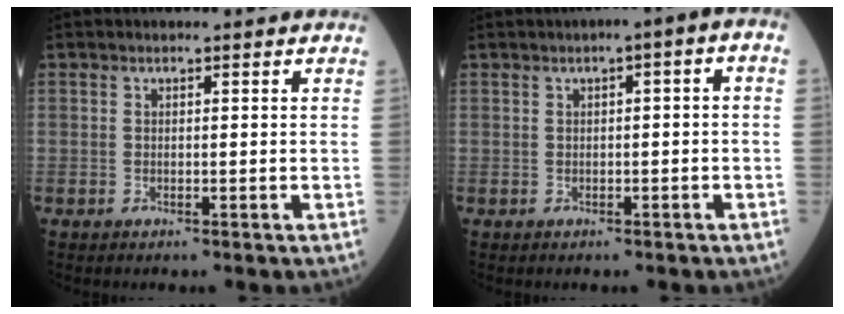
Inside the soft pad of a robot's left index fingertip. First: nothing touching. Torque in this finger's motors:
{"motor_torque": [0.28, -0.84, -0.10, 0.03]}